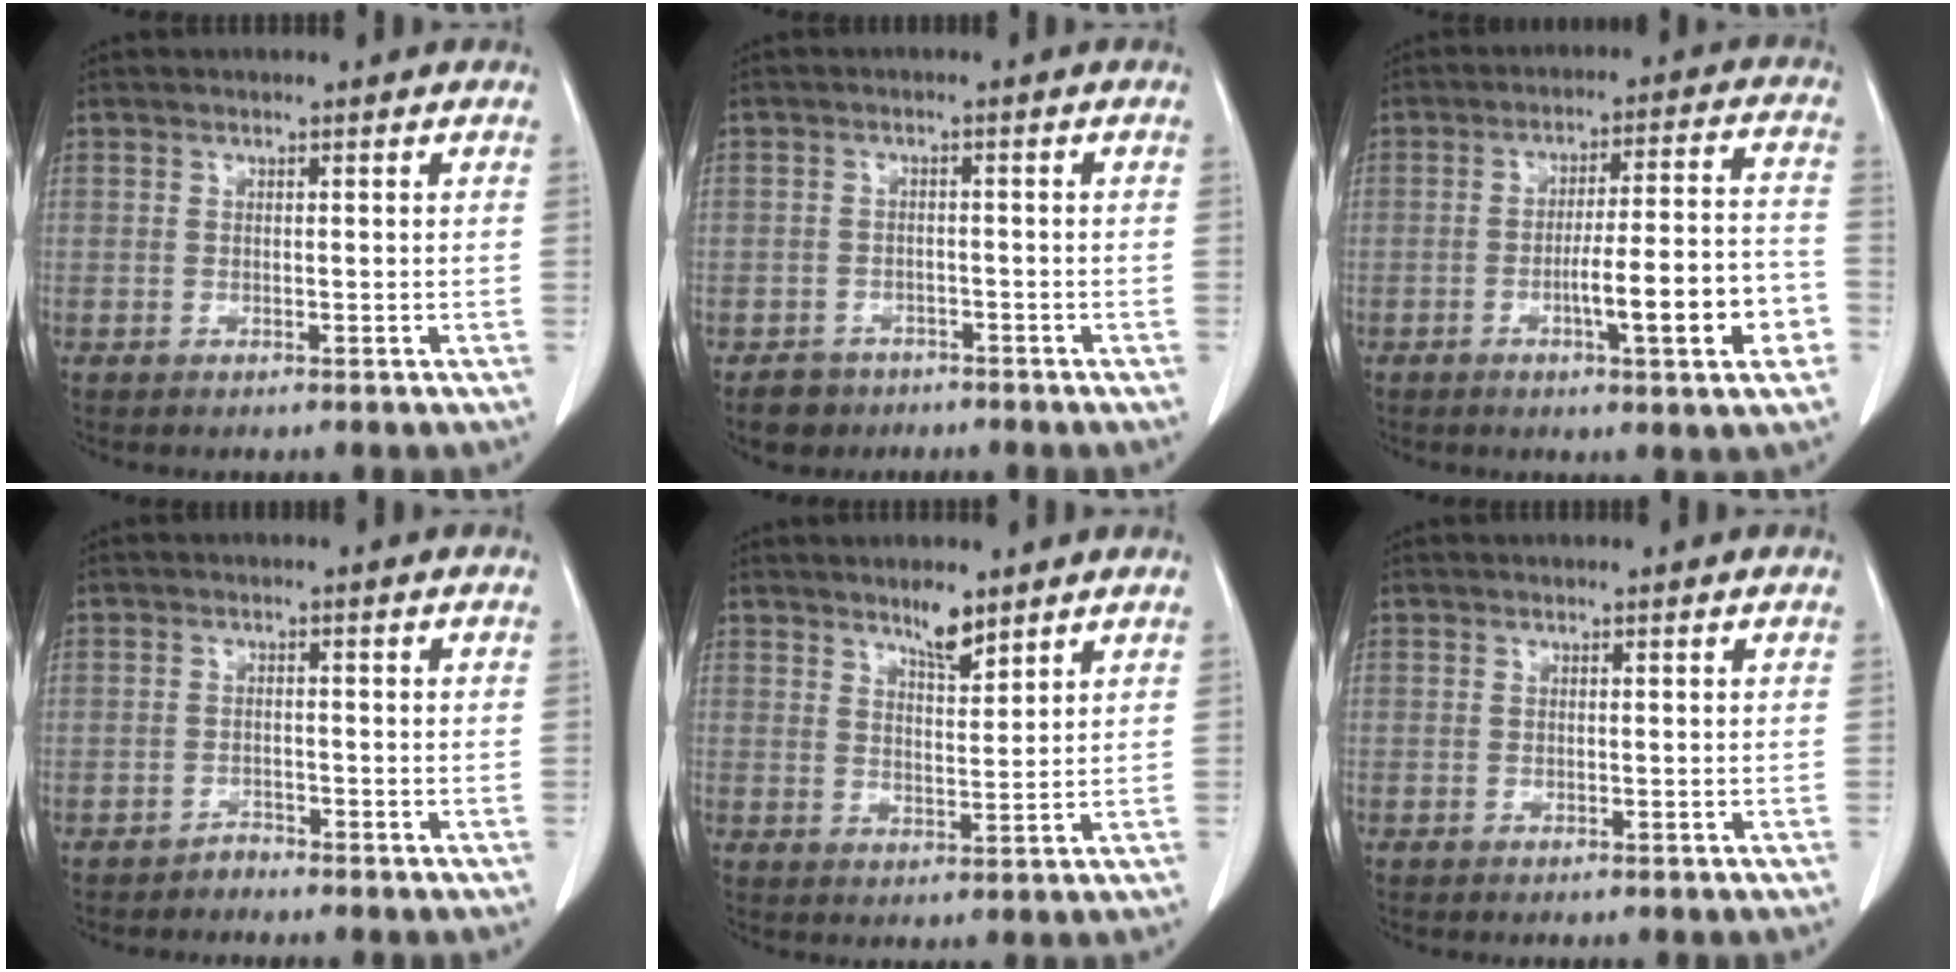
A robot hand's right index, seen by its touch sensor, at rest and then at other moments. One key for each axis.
{"total": 3.7, "fx": -2.5, "fy": 2.7, "fz": 0.2, "tx": -0.007, "ty": 0.009, "tz": -0.039}
{"total": 12.4, "fx": -4.2, "fy": 1.1, "fz": 11.6, "tx": -0.169, "ty": 0.009, "tz": -0.060}
{"total": 1.3, "fx": -1.2, "fy": 0.4, "fz": -0.4, "tx": 0.011, "ty": 0.000, "tz": -0.025}
{"total": 4.1, "fx": 3.3, "fy": 0.9, "fz": 2.3, "tx": -0.042, "ty": -0.004, "tz": 0.058}
{"total": 0.0}